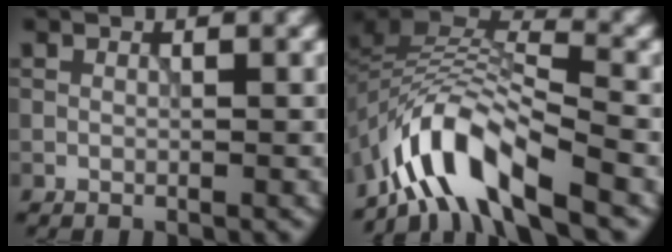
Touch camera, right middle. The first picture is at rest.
{"total": 8.5, "force": [-5.7, 2.9, 5.6], "torque": [-0.079, 0.009, -0.115]}